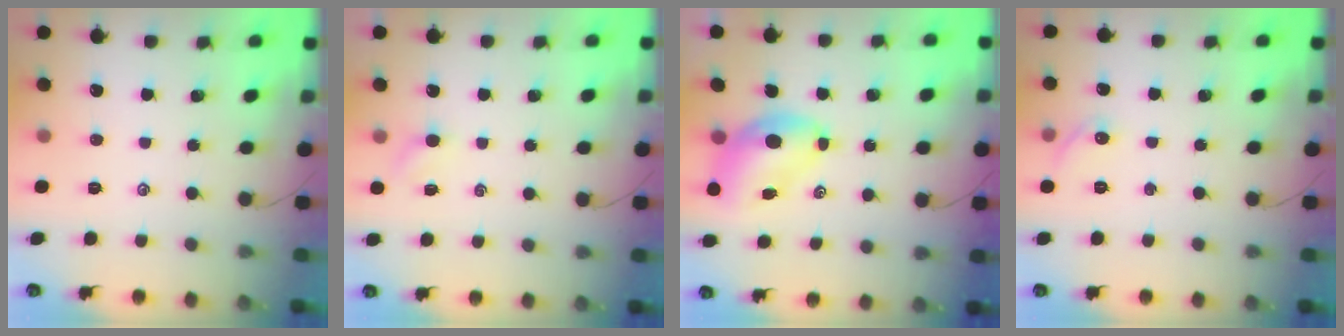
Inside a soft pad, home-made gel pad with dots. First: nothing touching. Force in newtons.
{"total": 2.5, "press": 2.4, "slide": 0.8}
{"total": 6.8, "press": 6.5, "slide": 1.7}
{"total": 5.2, "press": 5.0, "slide": 1.3}